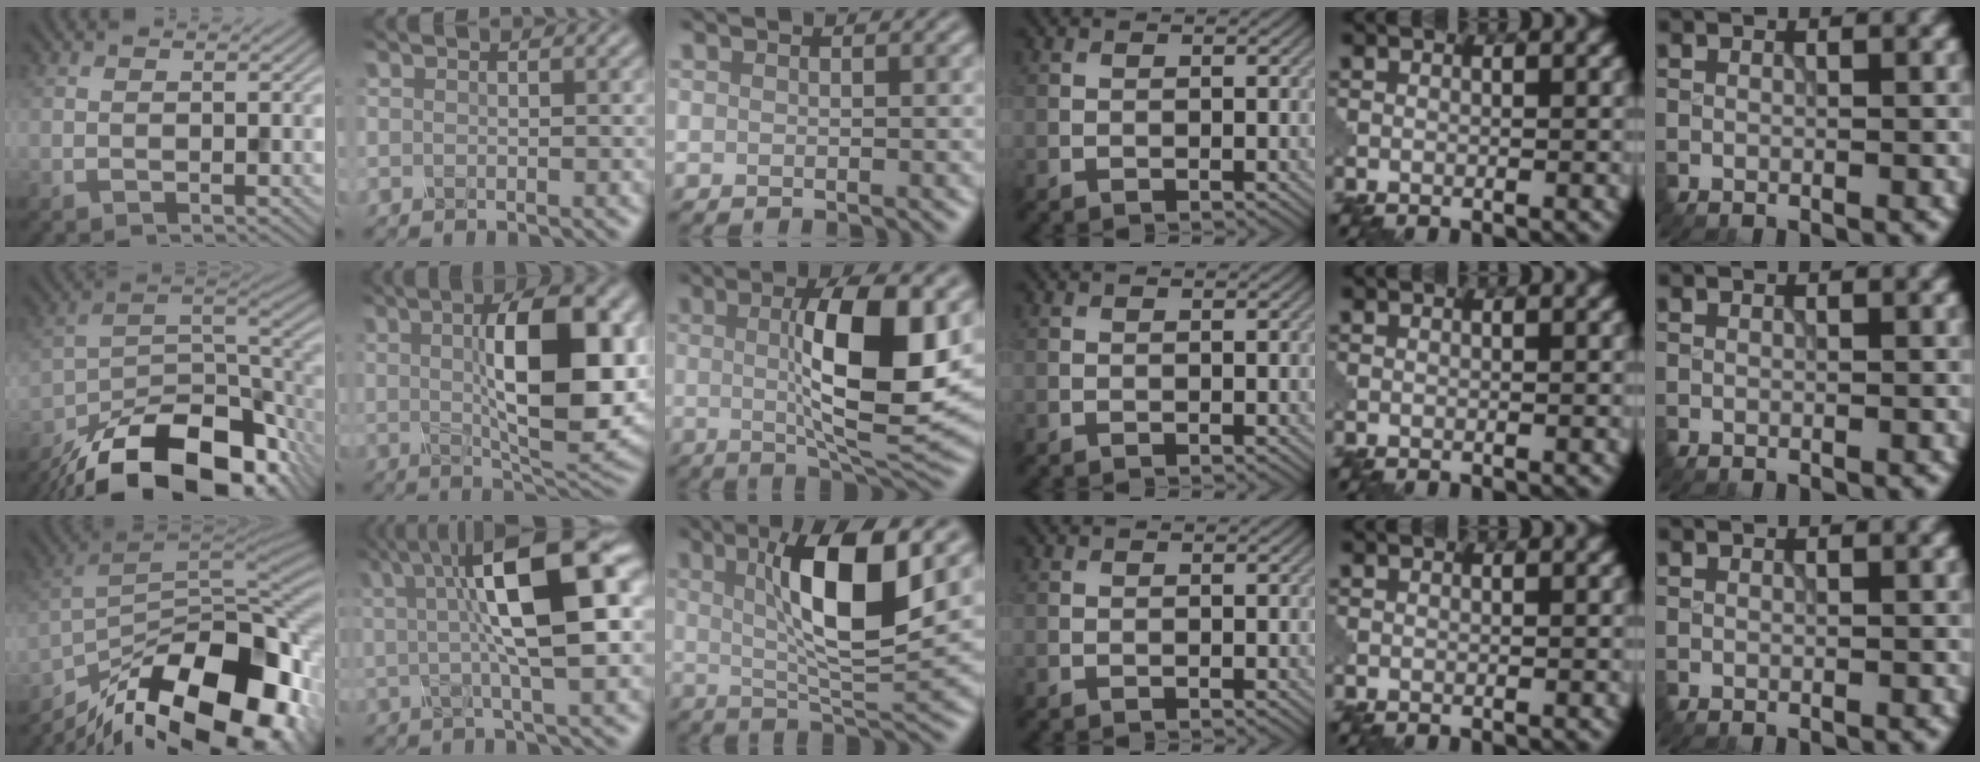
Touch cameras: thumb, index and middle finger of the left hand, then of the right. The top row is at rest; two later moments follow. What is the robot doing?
{"motion": "disassemble", "object": "glue stick"}